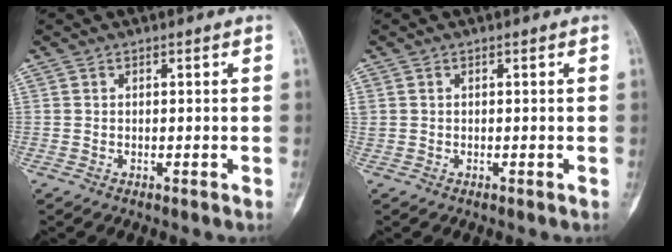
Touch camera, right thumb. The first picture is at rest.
{"total": 0.9, "force": [0.3, 0.8, 0.4], "torque": [-0.008, 0.008, 0.007]}